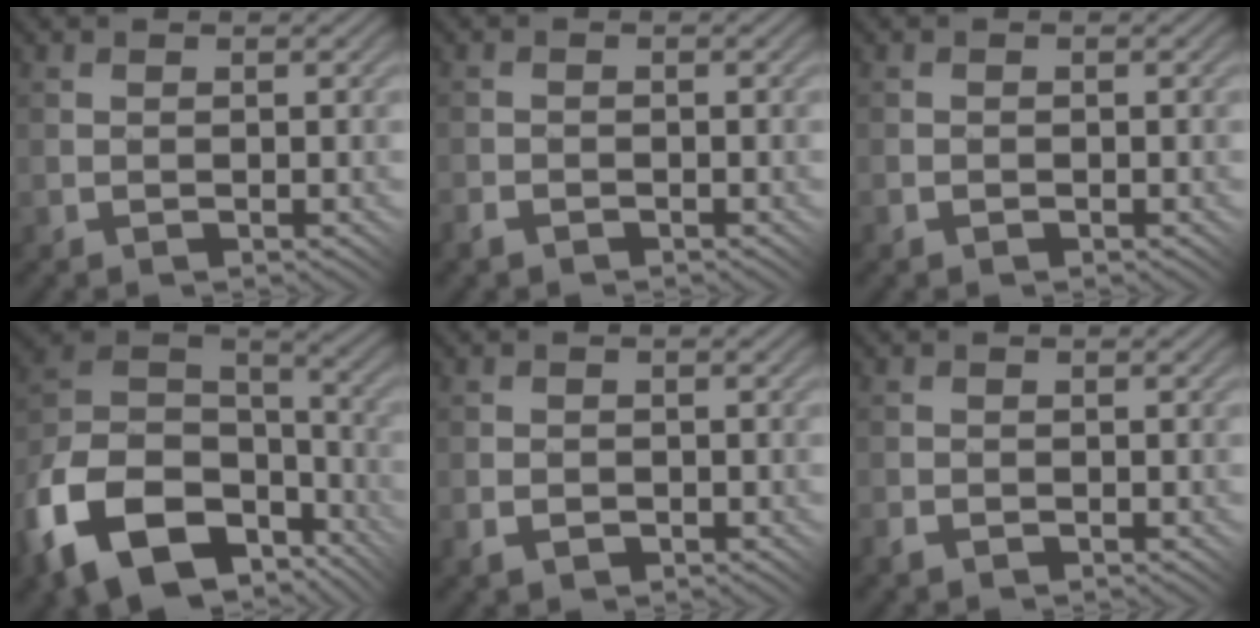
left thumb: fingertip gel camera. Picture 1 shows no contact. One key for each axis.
{"total": 1.7, "fx": -1.4, "fy": 0.9, "fz": 0.3, "tx": -0.013, "ty": -0.003, "tz": -0.032}
{"total": 0.6, "fx": -0.5, "fy": 0.3, "fz": -0.1, "tx": 0.004, "ty": -0.002, "tz": -0.010}
{"total": 16.7, "fx": -8.3, "fy": 10.6, "fz": 9.9, "tx": -0.249, "ty": -0.032, "tz": -0.140}
{"total": 1.7, "fx": -1.0, "fy": 1.3, "fz": 0.7, "tx": -0.012, "ty": -0.002, "tz": -0.020}
{"total": 1.4, "fx": -1.1, "fy": 0.8, "fz": 0.3, "tx": -0.011, "ty": -0.003, "tz": -0.026}